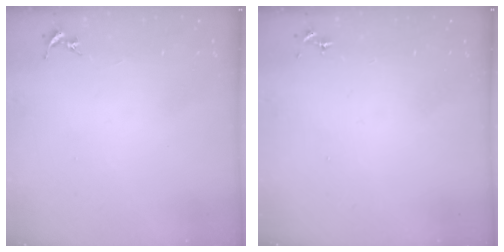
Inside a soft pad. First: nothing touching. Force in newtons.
{"total": 0.0}